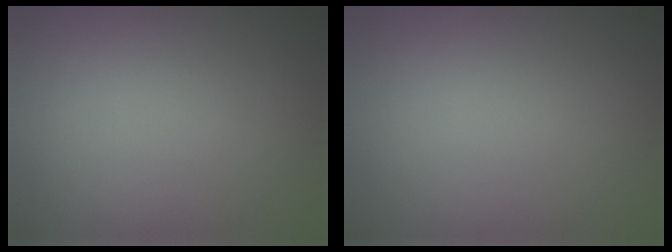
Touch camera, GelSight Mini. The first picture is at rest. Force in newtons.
{"total": 0.0}